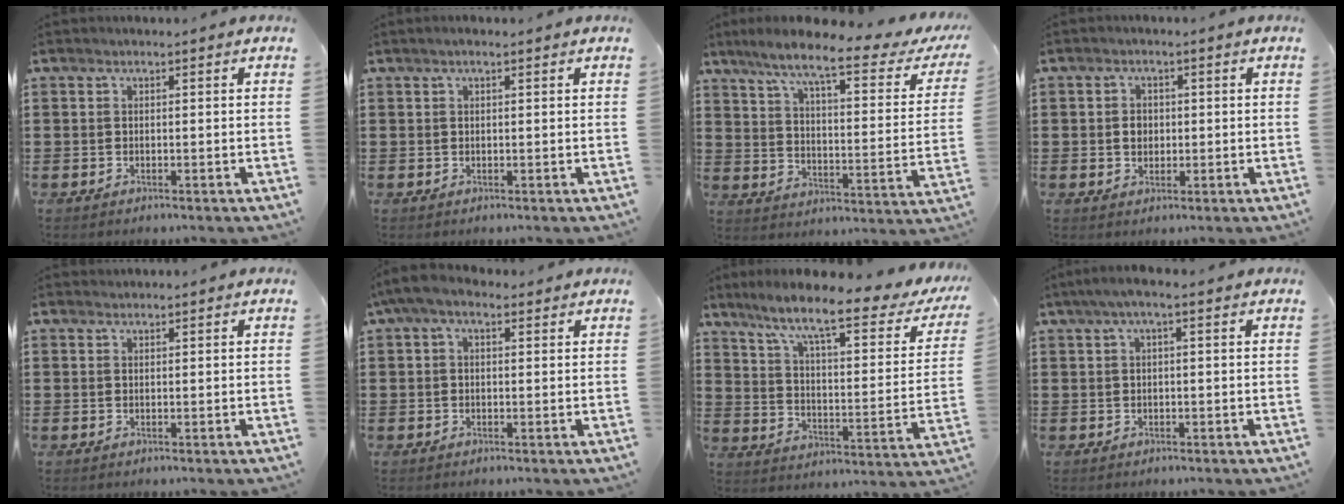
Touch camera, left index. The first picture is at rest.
{"total": 0.9, "force": [0.4, 0.1, 0.7], "torque": [-0.014, 0.002, 0.008]}
{"total": 9.2, "force": [6.8, 0.2, 6.2], "torque": [-0.137, -0.041, 0.105]}
{"total": 2.4, "force": [0.1, 1.9, 1.4], "torque": [-0.024, 0.002, -0.002]}
{"total": 0.6, "force": [0.6, 0.1, 0.1], "torque": [-0.004, 0.000, 0.013]}
{"total": 4.3, "force": [1.9, 1.9, 3.3], "torque": [-0.067, 0.010, 0.034]}
{"total": 10.0, "force": [7.5, 0.8, 6.6], "torque": [-0.138, -0.050, 0.115]}
{"total": 2.0, "force": [0.1, 0.2, 1.9], "torque": [-0.033, 0.001, 0.001]}